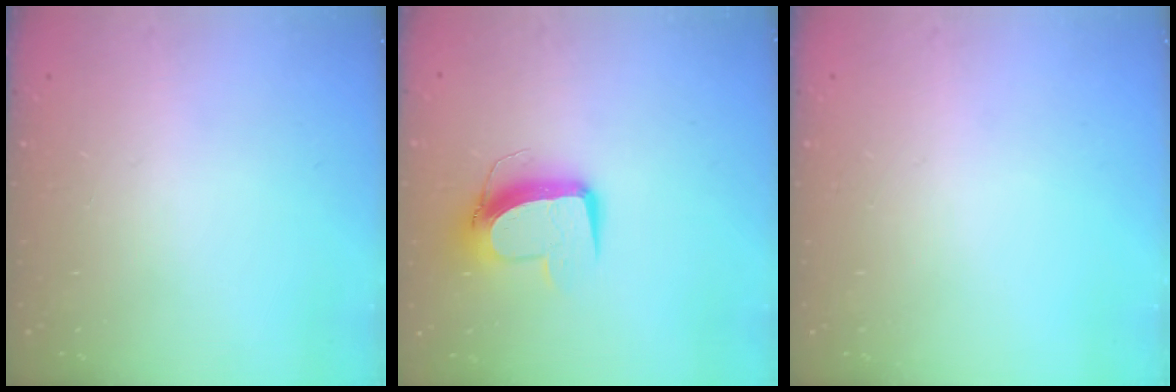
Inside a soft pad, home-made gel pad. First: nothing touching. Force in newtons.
{"total": 10.6, "press": 10.5, "slide": 1.1}
{"total": 0.0}